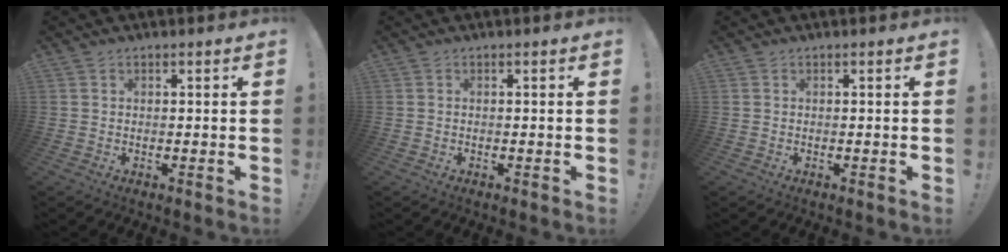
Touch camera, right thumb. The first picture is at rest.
{"total": 0.0}
{"total": 0.0}